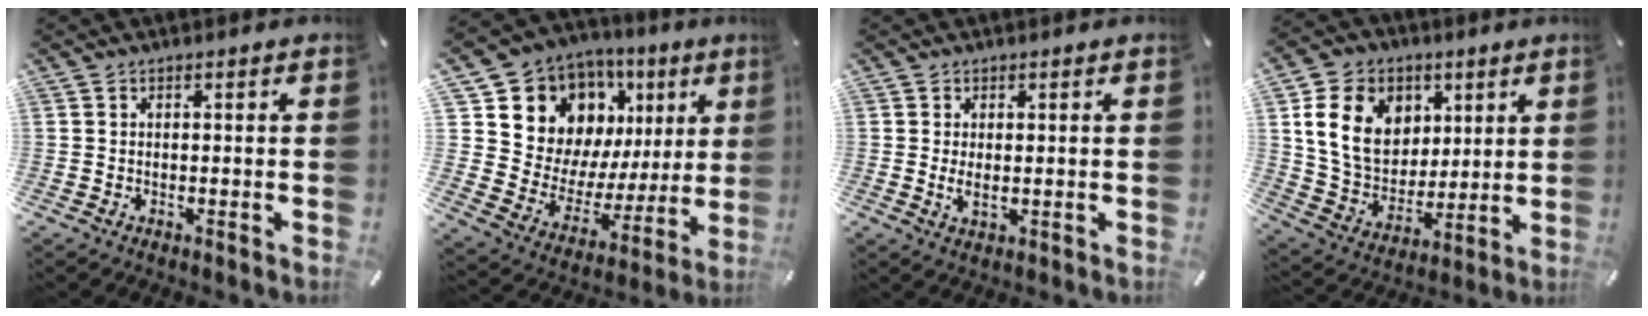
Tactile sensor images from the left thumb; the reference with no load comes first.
{"total": 14.5, "force": [8.5, 11.1, 4.1], "torque": [-0.076, -0.078, 0.169]}
{"total": 2.9, "force": [0.2, 1.1, 2.7], "torque": [-0.051, -0.005, -0.001]}
{"total": 16.0, "force": [4.9, 13.1, 7.8], "torque": [-0.151, -0.007, 0.095]}